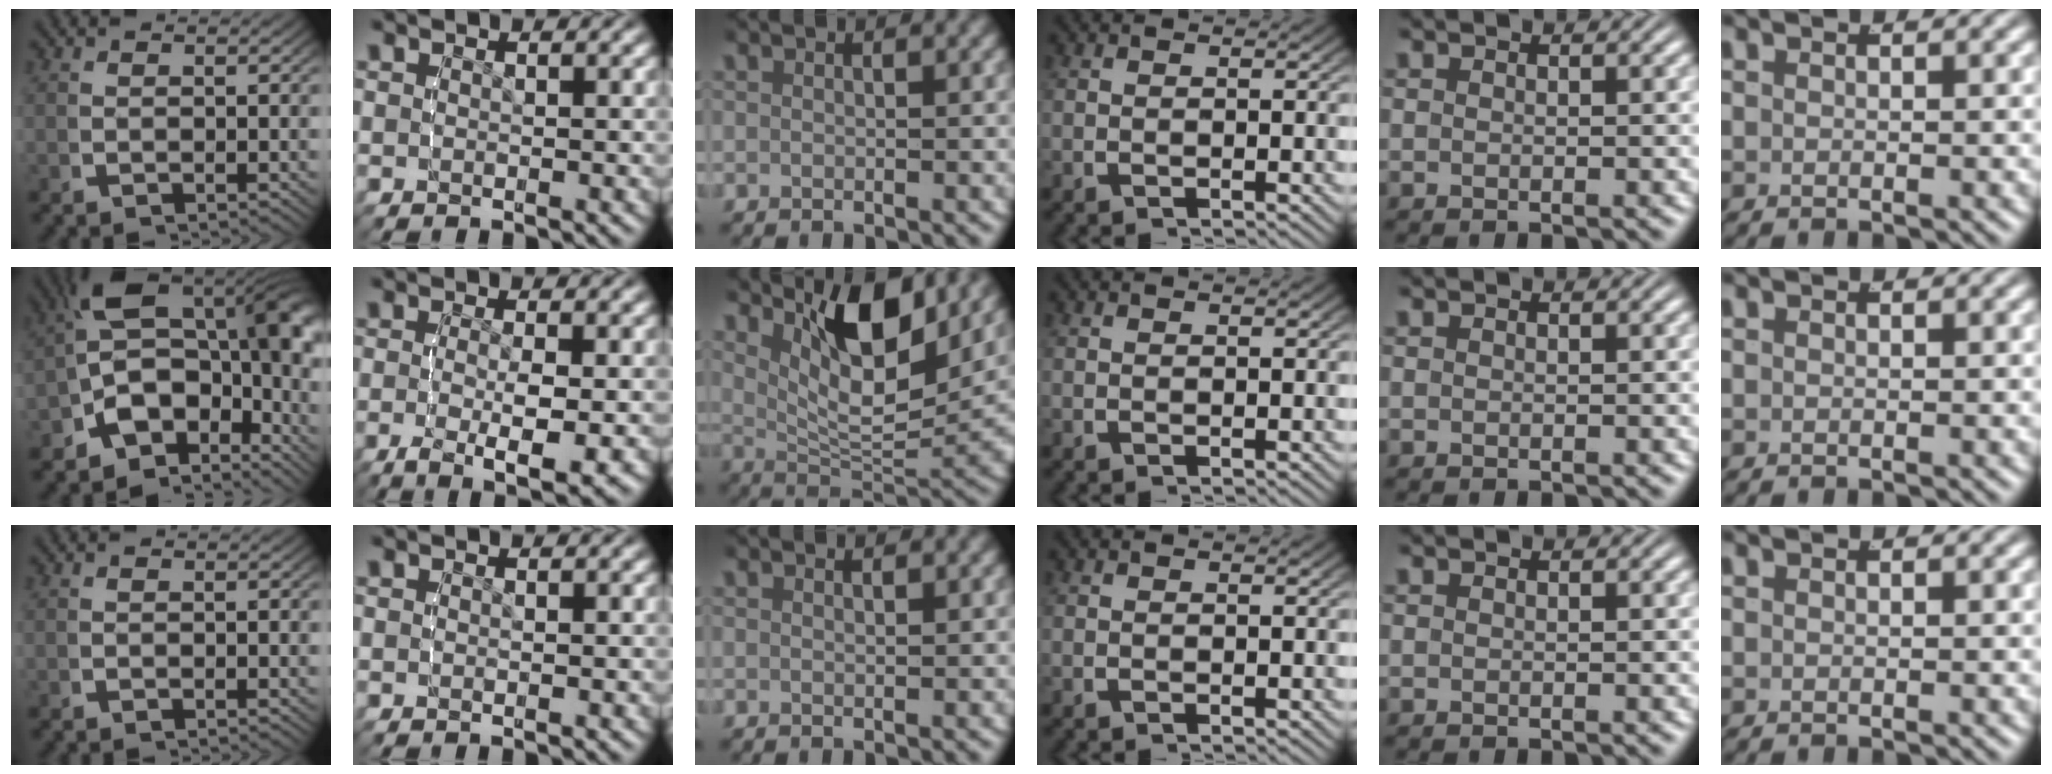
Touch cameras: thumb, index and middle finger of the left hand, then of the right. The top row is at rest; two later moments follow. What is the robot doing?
{"motion": "lift_and_place", "object": "stress ball aka squeeze ball"}